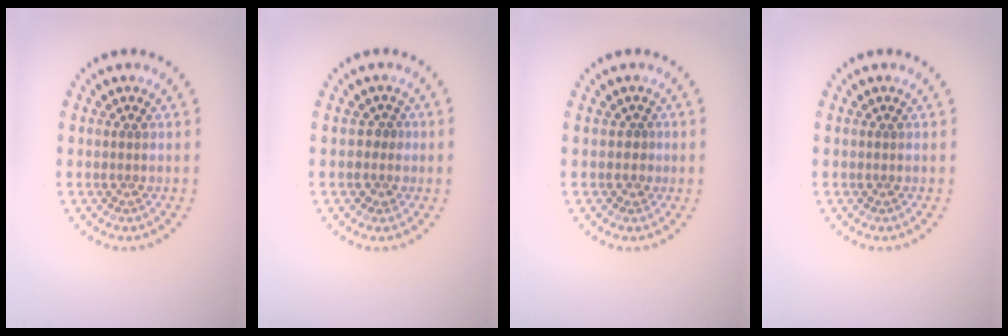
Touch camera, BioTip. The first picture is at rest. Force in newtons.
{"total": 1.2, "press": 1.0, "slide": 0.7}
{"total": 0.5, "press": 0.3, "slide": 0.4}
{"total": 0.0}